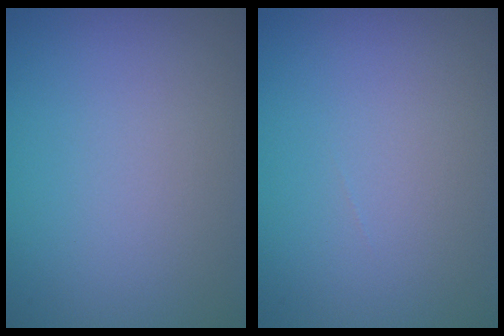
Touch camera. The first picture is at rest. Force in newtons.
{"total": 0.0}